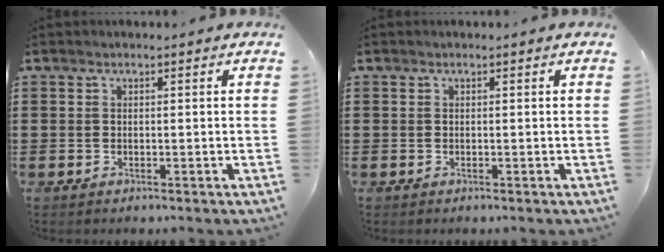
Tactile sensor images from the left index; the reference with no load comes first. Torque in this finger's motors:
{"motor_torque": [-0.02, -0.02, 0.00, 0.00]}